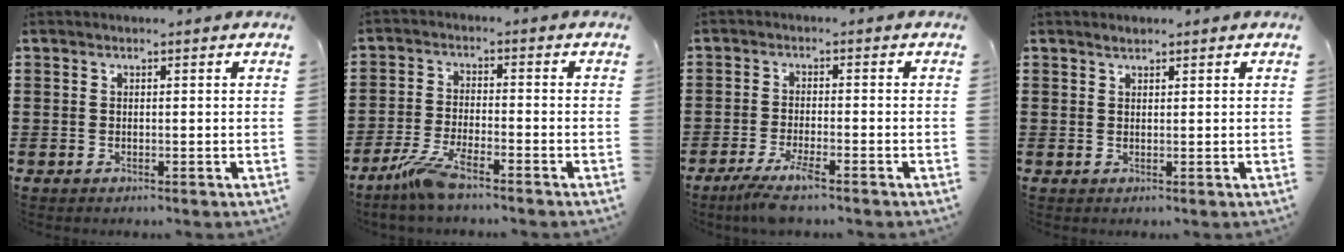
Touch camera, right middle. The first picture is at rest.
{"total": 6.0, "force": [-4.4, 0.8, 3.9], "torque": [-0.097, -0.014, -0.086]}
{"total": 4.2, "force": [-2.9, 0.1, 3.0], "torque": [-0.070, -0.016, -0.056]}
{"total": 0.9, "force": [0.9, 0.4, 0.1], "torque": [-0.004, 0.002, 0.016]}